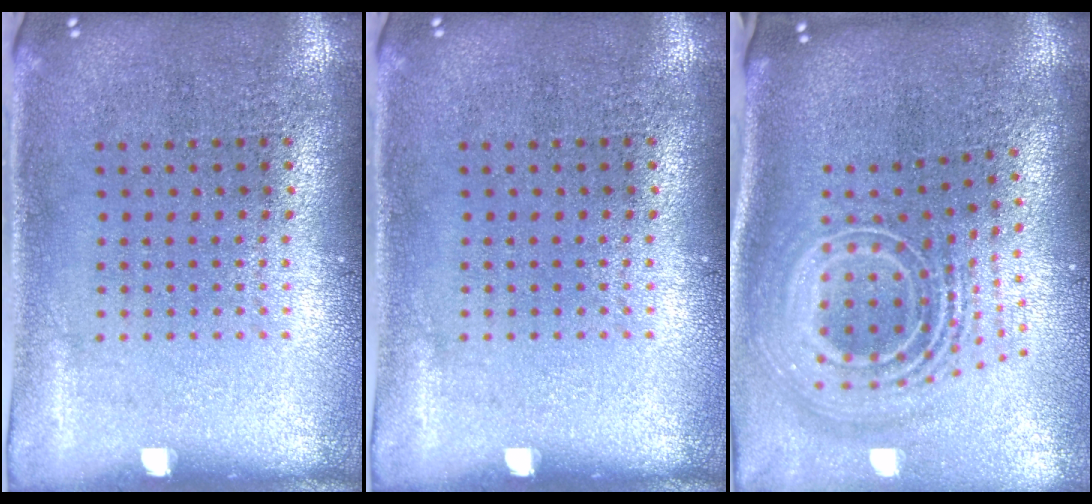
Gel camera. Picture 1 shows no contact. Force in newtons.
{"total": 0.0}
{"total": 2.9, "press": 1.9, "slide": 2.2}